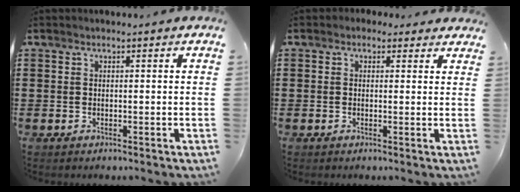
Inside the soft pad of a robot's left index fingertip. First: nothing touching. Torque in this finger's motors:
{"motor_torque": [0.86, -0.64, -0.08, -0.14]}